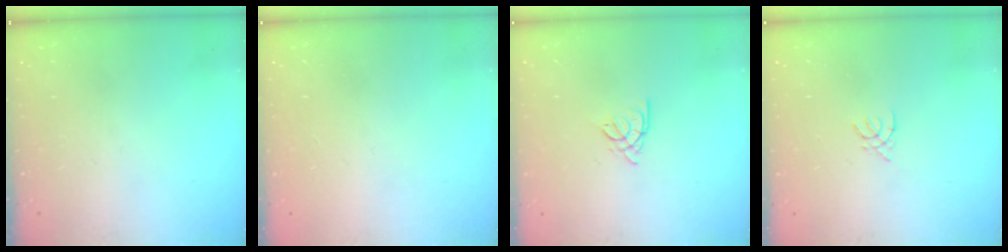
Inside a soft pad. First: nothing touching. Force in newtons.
{"total": 0.8, "press": 0.8, "slide": 0.2}
{"total": 2.2, "press": 2.2, "slide": 0.5}
{"total": 1.8, "press": 1.8, "slide": 0.4}